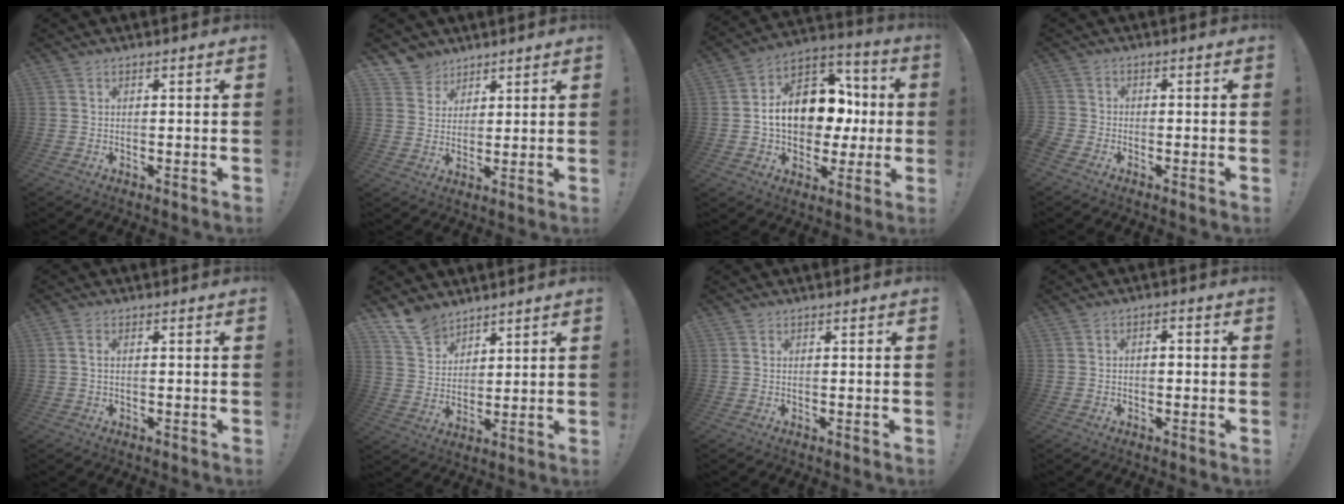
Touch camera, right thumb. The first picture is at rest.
{"total": 6.6, "force": [4.7, 4.6, 0.2], "torque": [-0.001, -0.041, 0.092]}
{"total": 18.0, "force": [0.6, 12.8, 12.8], "torque": [-0.210, 0.014, 0.021]}
{"total": 2.7, "force": [-2.1, 1.1, 1.3], "torque": [-0.038, 0.006, -0.041]}
{"total": 1.8, "force": [0.5, 0.9, 1.5], "torque": [-0.023, 0.002, 0.008]}
{"total": 9.9, "force": [8.1, 5.4, 2.0], "torque": [-0.039, -0.058, 0.158]}
{"total": 0.0}
{"total": 2.2, "force": [-1.4, 1.1, 1.2], "torque": [-0.024, 0.011, -0.025]}